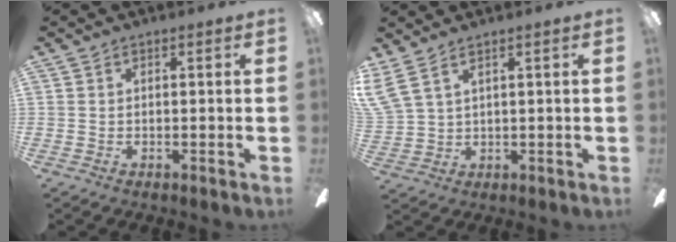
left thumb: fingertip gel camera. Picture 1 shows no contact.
{"total": 5.3, "force": [3.4, 2.2, 3.4], "torque": [-0.077, -0.012, 0.068]}